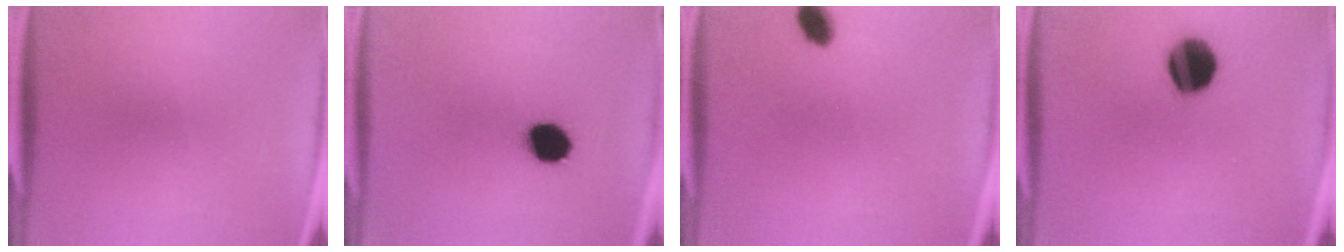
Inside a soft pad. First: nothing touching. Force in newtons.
{"total": 9.3}
{"total": 4.0}
{"total": 13.4}